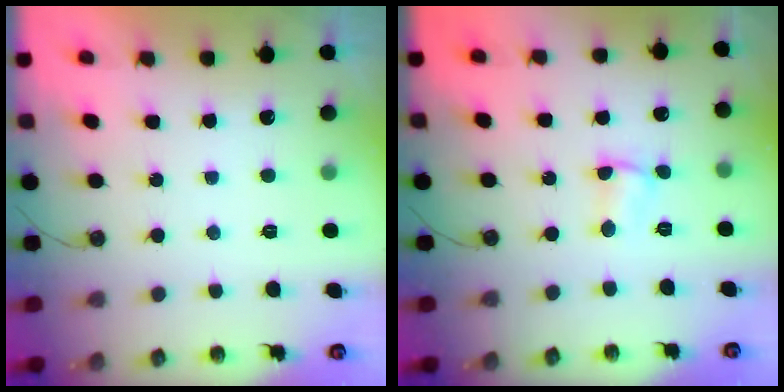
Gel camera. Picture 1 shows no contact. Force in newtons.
{"total": 1.2, "press": 1.1, "slide": 0.4}